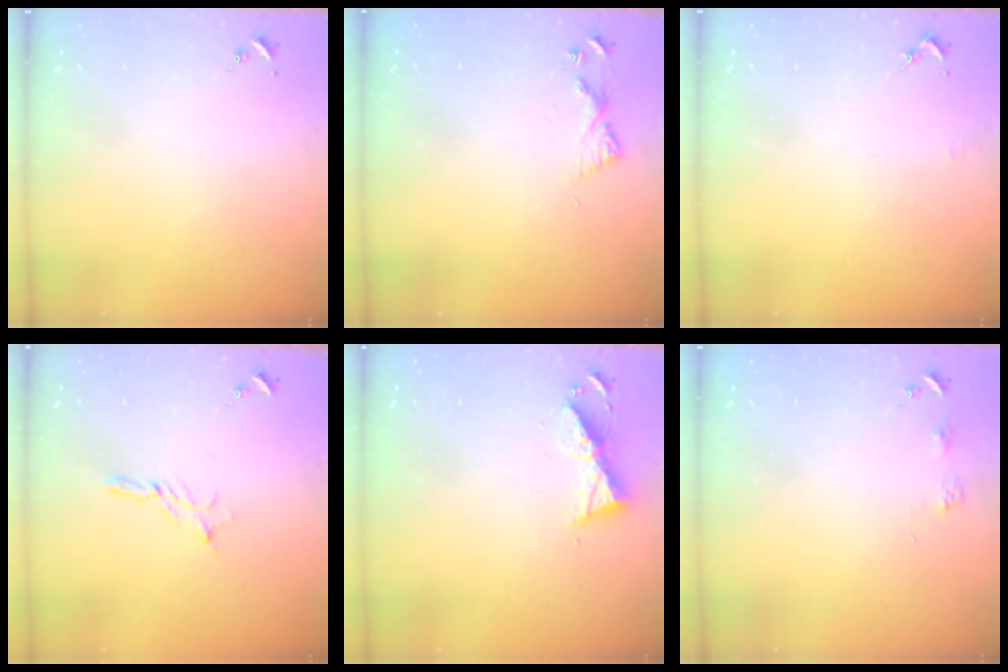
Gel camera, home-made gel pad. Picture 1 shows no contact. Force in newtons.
{"total": 6.1, "press": 6.1, "slide": 0.6}
{"total": 1.4, "press": 1.4, "slide": 0.1}
{"total": 5.6, "press": 5.6, "slide": 0.2}
{"total": 7.4, "press": 7.4, "slide": 0.4}
{"total": 3.9, "press": 3.9, "slide": 0.4}